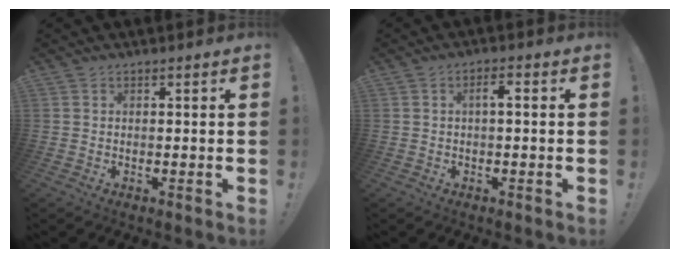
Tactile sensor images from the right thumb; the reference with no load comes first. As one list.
[{"total": 2.7, "force": [-0.2, 0.4, 2.6], "torque": [-0.060, 0.012, -0.006]}]